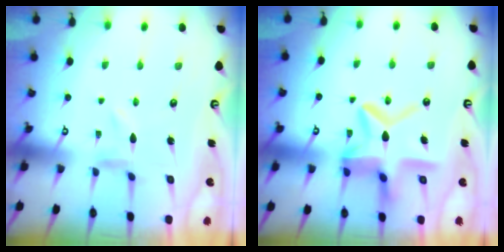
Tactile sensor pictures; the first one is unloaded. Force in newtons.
{"total": 14.5, "press": 14.5, "slide": 1.4}